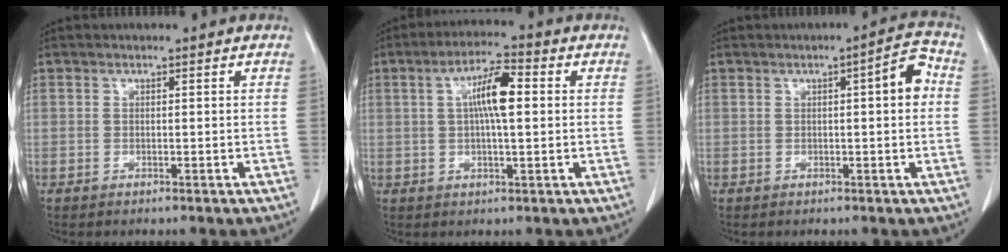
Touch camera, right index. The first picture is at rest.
{"total": 7.3, "force": [1.3, 1.4, 7.1], "torque": [-0.129, 0.016, 0.019]}
{"total": 4.7, "force": [0.6, 0.8, 4.6], "torque": [-0.058, 0.014, 0.002]}